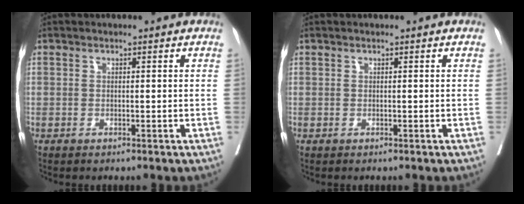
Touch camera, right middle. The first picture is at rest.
{"total": 0.0}